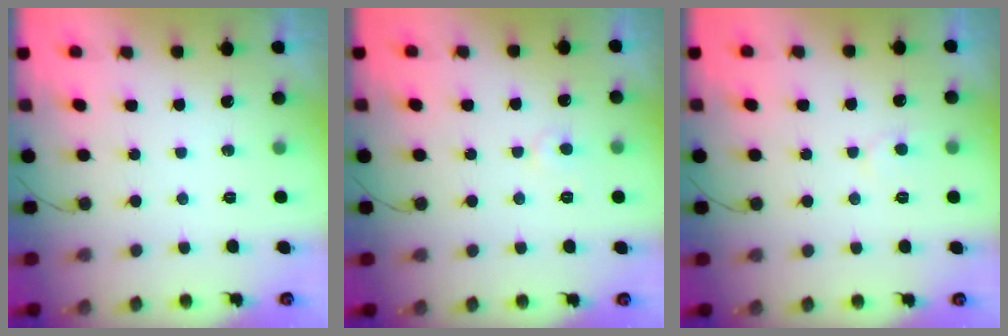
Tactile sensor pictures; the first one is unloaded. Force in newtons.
{"total": 3.9, "press": 3.9, "slide": 0.3}
{"total": 5.6, "press": 5.6, "slide": 0.3}